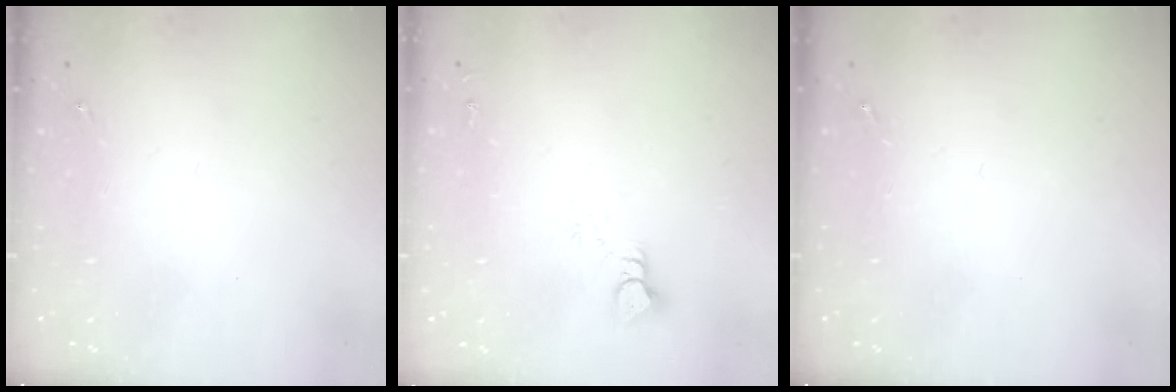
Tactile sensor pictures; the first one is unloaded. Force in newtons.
{"total": 5.1, "press": 5.1, "slide": 0.3}
{"total": 0.0}